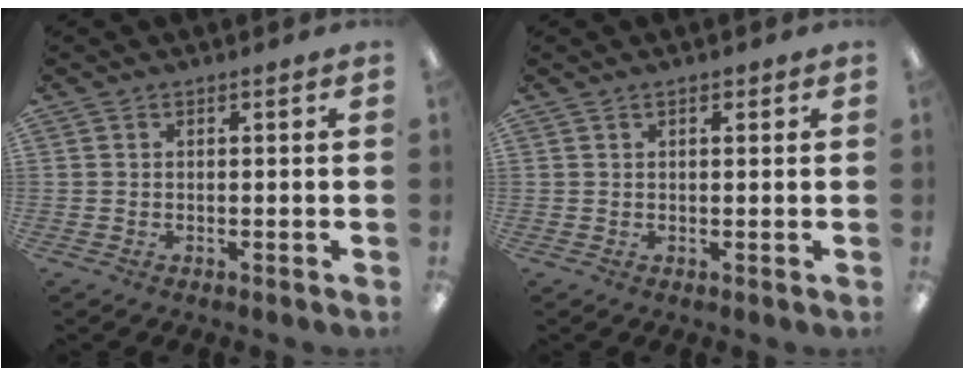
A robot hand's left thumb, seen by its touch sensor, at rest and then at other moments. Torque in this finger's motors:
{"motor_torque": [-0.16, 0.01, -0.32, -0.24, 0.03]}